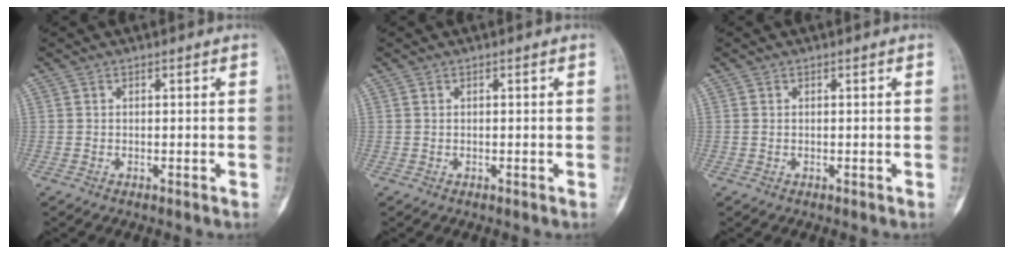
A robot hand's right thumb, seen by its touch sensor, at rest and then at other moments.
{"total": 0.0}
{"total": 0.0}